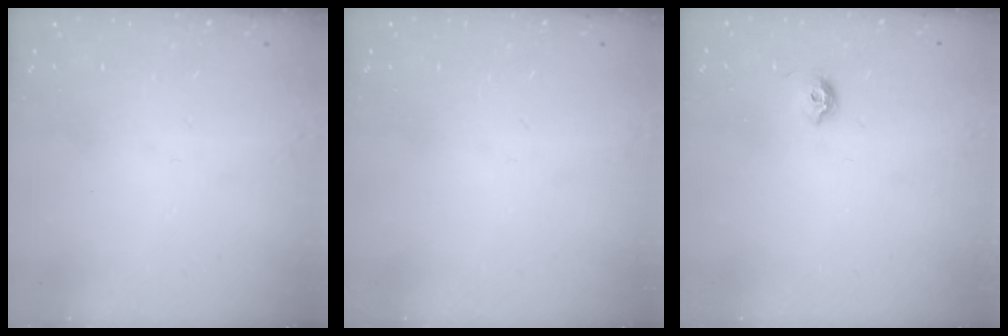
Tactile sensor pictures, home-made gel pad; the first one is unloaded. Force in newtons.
{"total": 0.0}
{"total": 6.1, "press": 6.0, "slide": 0.9}